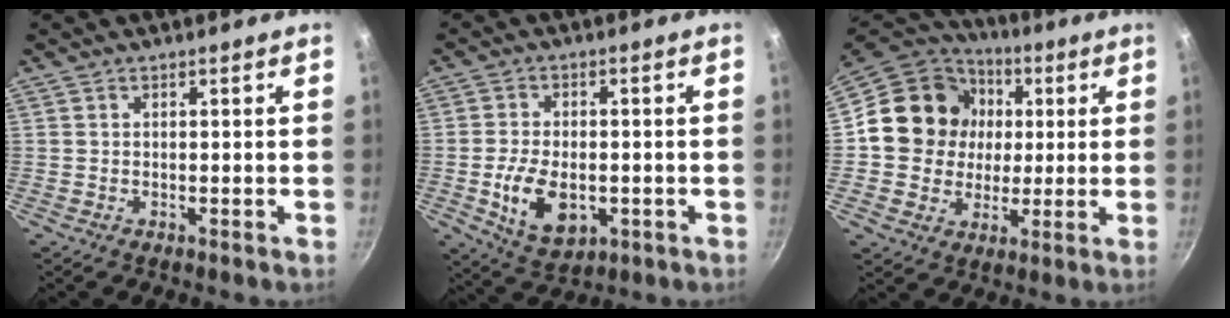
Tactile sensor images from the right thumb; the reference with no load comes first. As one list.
[{"total": 10.6, "force": [-2.2, 6.5, 8.0], "torque": [-0.135, 0.001, -0.027]}, {"total": 16.7, "force": [2.1, 15.2, 6.5], "torque": [-0.088, 0.016, 0.029]}]